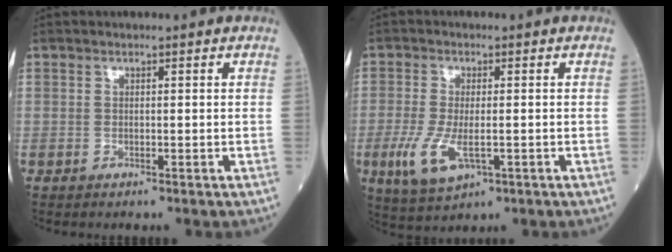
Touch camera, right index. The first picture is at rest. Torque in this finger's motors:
{"motor_torque": [0.44, 0.27, 0.44, 0.13]}